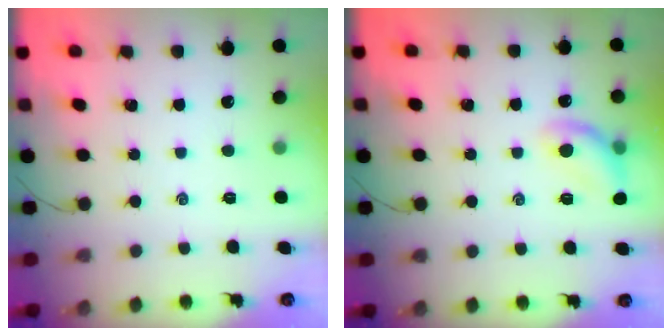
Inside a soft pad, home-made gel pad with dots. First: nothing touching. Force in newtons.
{"total": 10.9, "press": 10.7, "slide": 2.1}